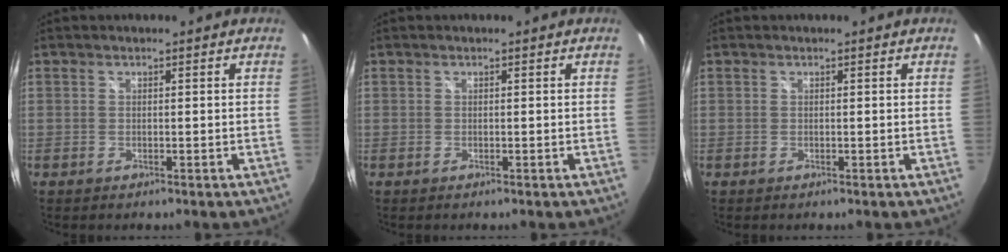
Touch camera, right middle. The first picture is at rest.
{"total": 0.0}
{"total": 0.0}